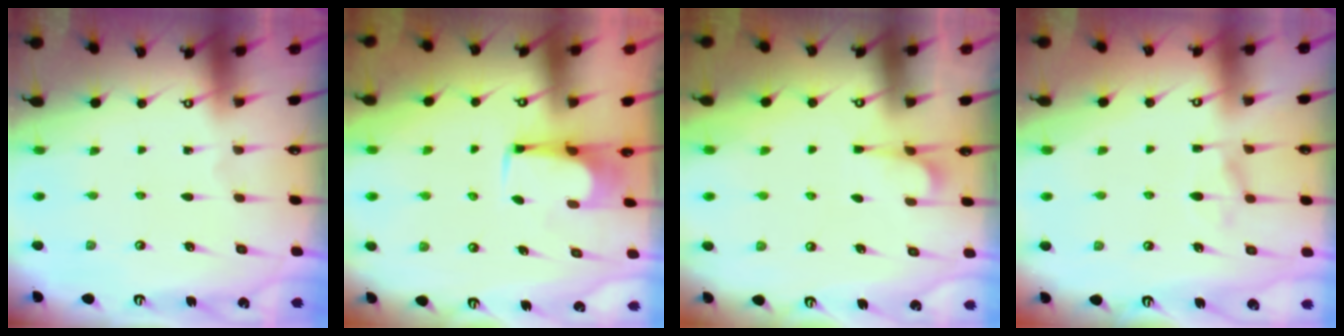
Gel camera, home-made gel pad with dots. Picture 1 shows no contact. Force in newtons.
{"total": 3.5, "press": 3.5, "slide": 0.2}
{"total": 2.4, "press": 2.2, "slide": 1.0}
{"total": 1.6, "press": 0.4, "slide": 1.6}